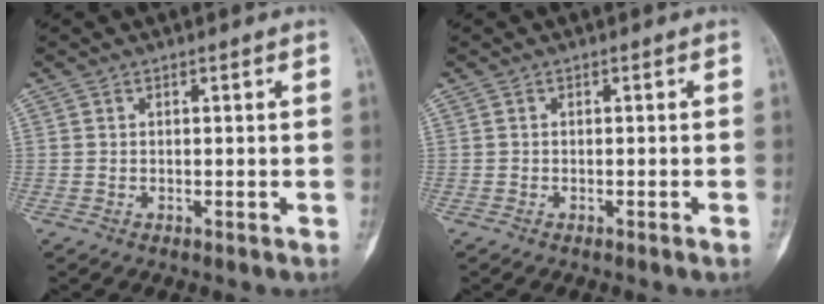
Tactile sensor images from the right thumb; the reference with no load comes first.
{"total": 0.7, "force": [-0.4, -0.2, 0.5], "torque": [-0.011, 0.000, -0.007]}